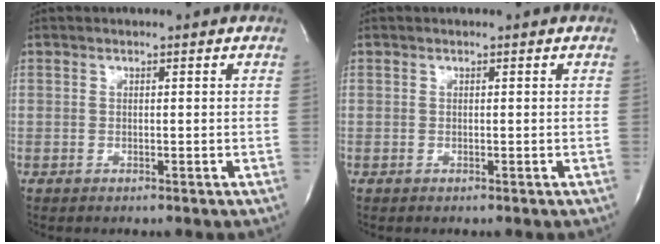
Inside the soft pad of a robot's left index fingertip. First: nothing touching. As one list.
[{"total": 0.0}]